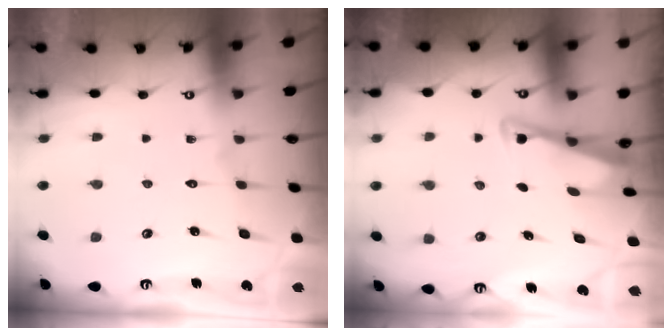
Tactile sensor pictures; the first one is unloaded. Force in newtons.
{"total": 3.3, "press": 3.3, "slide": 0.4}